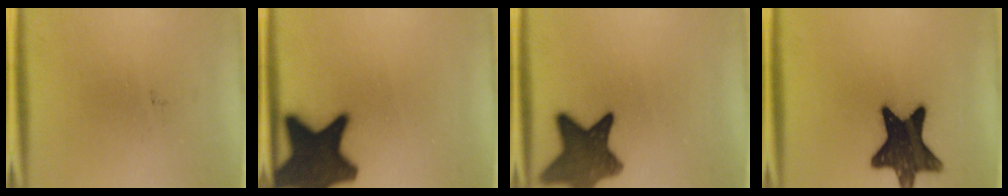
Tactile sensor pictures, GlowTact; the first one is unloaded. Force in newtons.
{"total": 17.7}
{"total": 11.5}
{"total": 14.7}